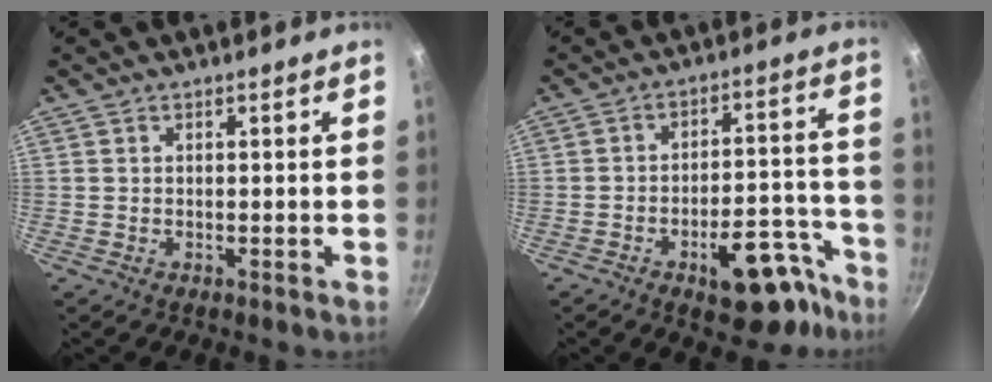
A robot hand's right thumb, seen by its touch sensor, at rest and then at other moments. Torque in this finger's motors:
{"motor_torque": [1.58, 0.92, 0.84, -0.89, 0.22]}